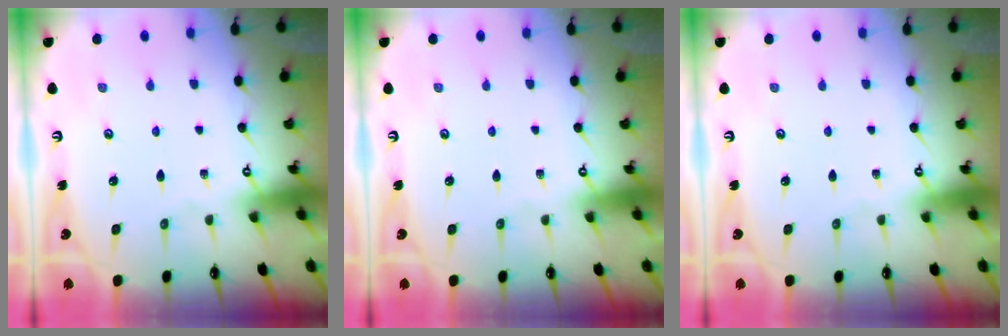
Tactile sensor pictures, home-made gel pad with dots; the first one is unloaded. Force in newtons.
{"total": 0.0}
{"total": 0.0}